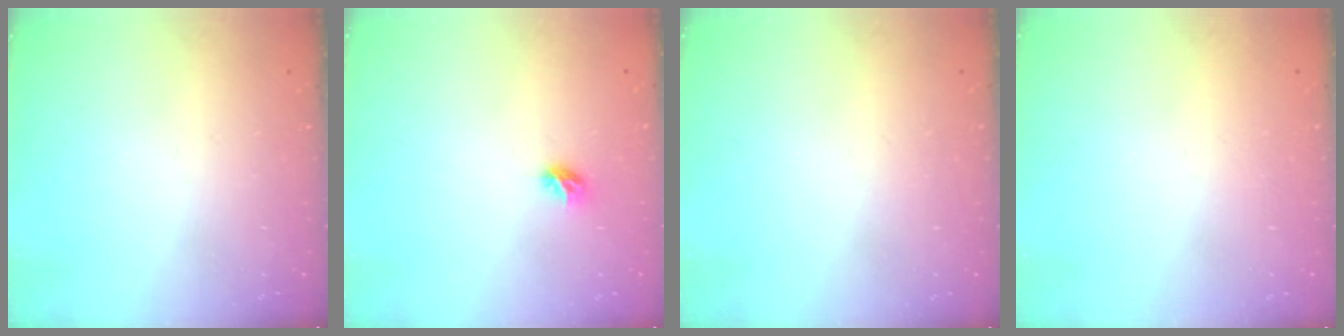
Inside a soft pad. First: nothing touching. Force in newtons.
{"total": 5.4, "press": 5.4, "slide": 0.5}
{"total": 0.8, "press": 0.8, "slide": 0.0}
{"total": 0.7, "press": 0.7, "slide": 0.3}